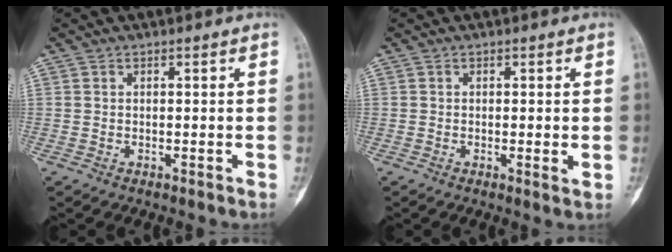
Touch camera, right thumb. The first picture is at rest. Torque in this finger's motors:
{"motor_torque": [-0.67, -0.05, -0.17, 0.06, -0.10]}